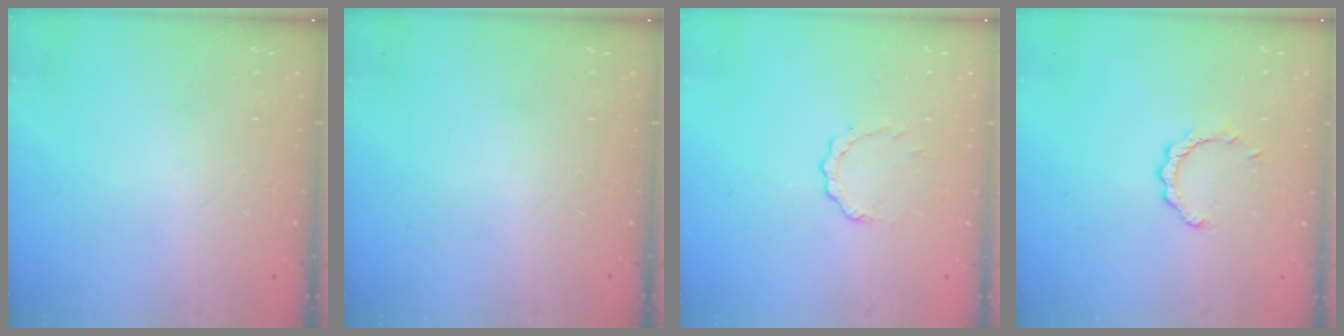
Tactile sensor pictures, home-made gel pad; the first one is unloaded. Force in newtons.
{"total": 0.0}
{"total": 2.7, "press": 2.7, "slide": 0.3}
{"total": 2.1, "press": 2.1, "slide": 0.2}